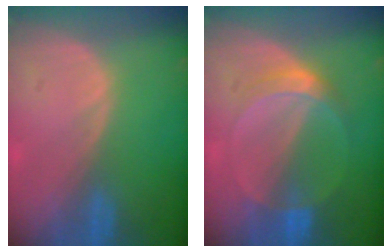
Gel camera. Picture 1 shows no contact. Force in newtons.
{"total": 5.1, "press": 4.7, "slide": 2.0}